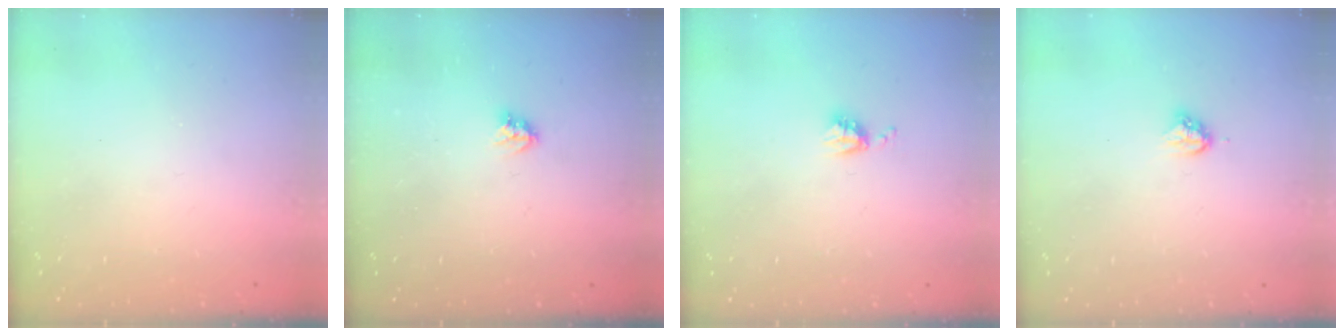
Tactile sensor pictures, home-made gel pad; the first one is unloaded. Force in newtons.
{"total": 3.6, "press": 3.6, "slide": 0.5}
{"total": 3.8, "press": 3.8, "slide": 0.6}
{"total": 3.8, "press": 3.8, "slide": 0.3}